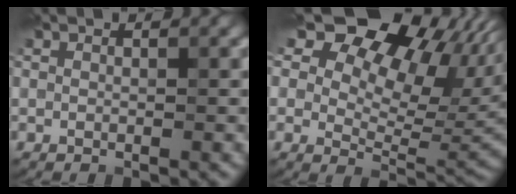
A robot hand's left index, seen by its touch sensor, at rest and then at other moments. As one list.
[{"total": 14.2, "force": [9.0, 7.1, 8.3], "torque": [-0.129, 0.021, 0.141]}]